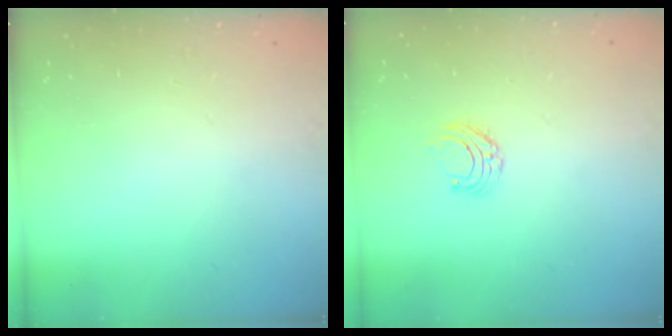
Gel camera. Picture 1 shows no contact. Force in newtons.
{"total": 5.2, "press": 5.2, "slide": 0.5}